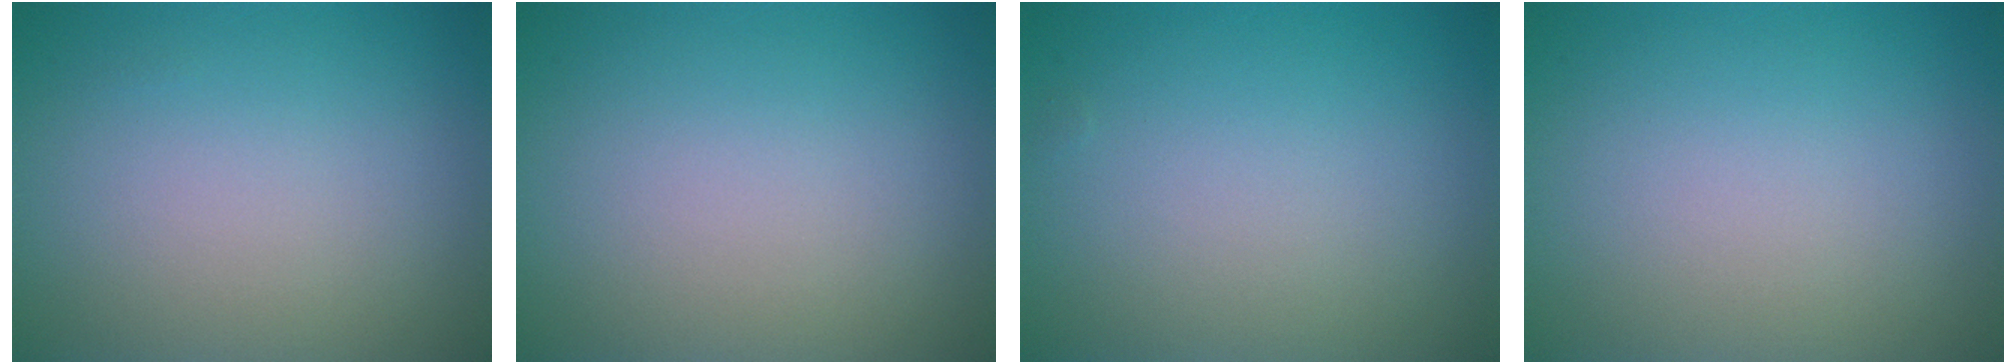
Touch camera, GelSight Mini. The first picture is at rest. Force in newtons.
{"total": 0.0}
{"total": 0.0}
{"total": 0.0}